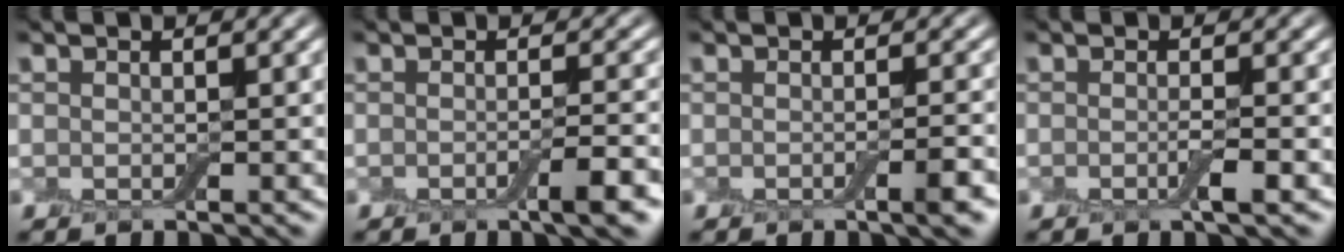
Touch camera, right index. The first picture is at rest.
{"total": 2.9, "force": [-1.3, 0.4, 2.5], "torque": [-0.039, -0.006, -0.022]}
{"total": 1.8, "force": [-0.8, 0.2, 1.6], "torque": [-0.025, -0.006, -0.013]}
{"total": 1.4, "force": [-0.7, 0.0, 1.2], "torque": [-0.021, -0.007, -0.013]}